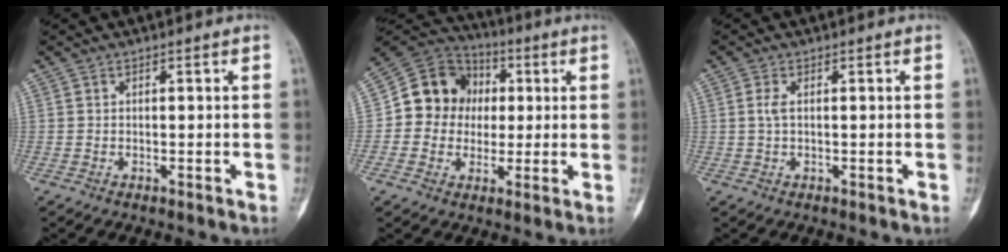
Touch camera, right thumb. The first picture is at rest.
{"total": 13.2, "force": [0.8, 12.0, 5.4], "torque": [-0.053, 0.024, 0.007]}
{"total": 1.7, "force": [0.3, 0.6, 1.5], "torque": [-0.042, 0.003, 0.008]}